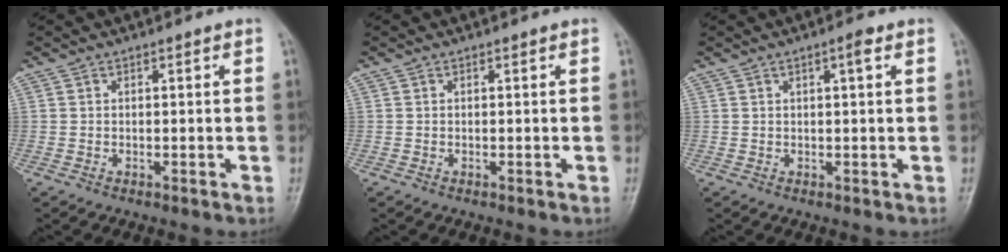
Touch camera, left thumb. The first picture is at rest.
{"total": 0.0}
{"total": 2.2, "force": [0.9, 0.9, 1.8], "torque": [-0.022, 0.002, 0.010]}